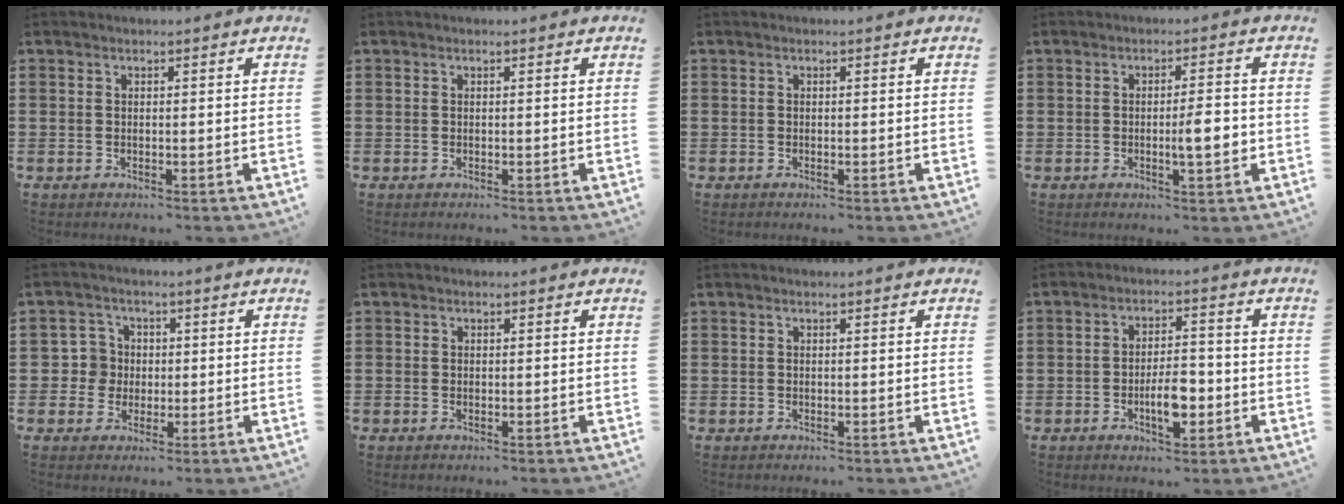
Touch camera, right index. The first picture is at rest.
{"total": 0.0}
{"total": 0.0}
{"total": 4.2, "force": [-0.6, 0.6, 4.1], "torque": [-0.062, -0.004, -0.013]}
{"total": 4.2, "force": [-0.3, 4.2, 0.7], "torque": [-0.032, 0.012, -0.006]}
{"total": 0.0}
{"total": 0.0}
{"total": 6.1, "force": [-2.1, 2.4, 5.2], "torque": [-0.101, 0.005, -0.039]}